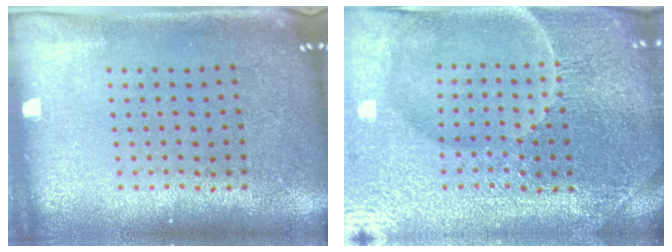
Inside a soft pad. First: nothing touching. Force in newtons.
{"total": 5.6, "press": 5.2, "slide": 2.1}